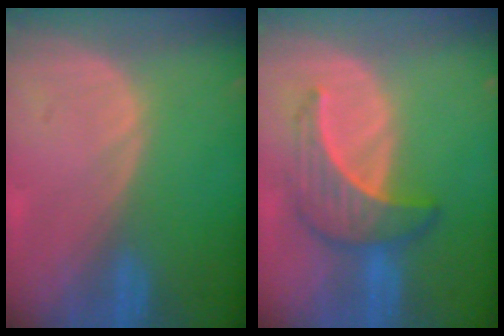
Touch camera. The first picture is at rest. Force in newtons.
{"total": 6.6, "press": 6.5, "slide": 1.2}